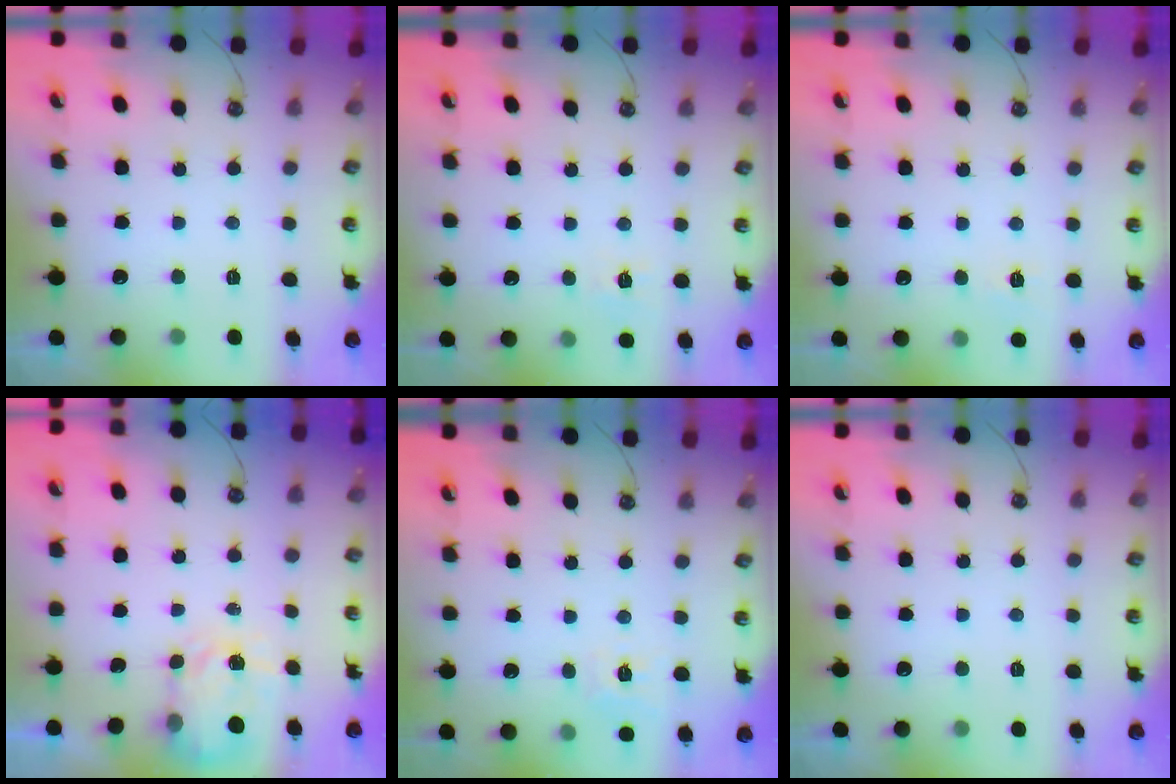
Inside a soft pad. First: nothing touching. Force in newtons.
{"total": 5.7, "press": 5.7, "slide": 0.7}
{"total": 6.0, "press": 6.0, "slide": 0.7}
{"total": 3.6, "press": 3.6, "slide": 0.4}
{"total": 7.3, "press": 7.3, "slide": 0.8}
{"total": 0.0}